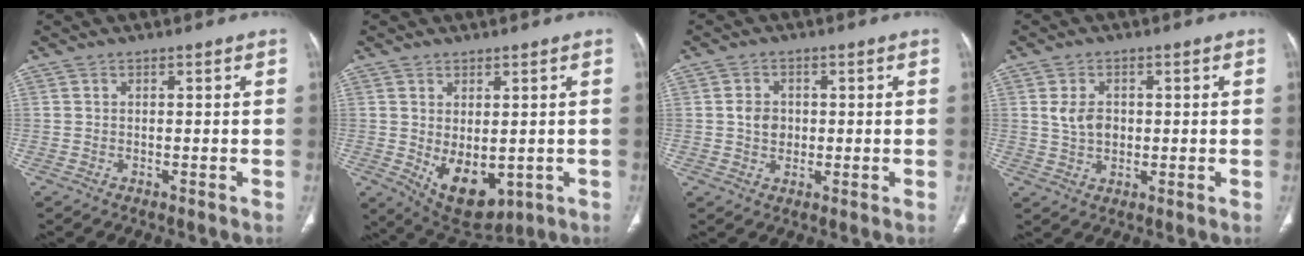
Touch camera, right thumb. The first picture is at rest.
{"total": 9.9, "force": [-1.6, 5.7, 8.0], "torque": [-0.107, -0.010, 0.003]}
{"total": 4.0, "force": [0.2, 3.3, 2.2], "torque": [-0.023, 0.003, 0.003]}
{"total": 4.9, "force": [0.7, 3.6, 3.3], "torque": [-0.050, -0.001, 0.015]}